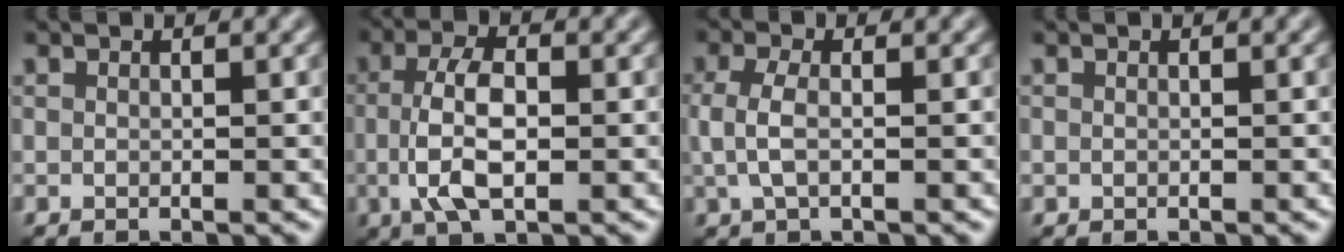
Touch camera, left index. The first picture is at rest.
{"total": 5.3, "force": [-0.8, 2.2, 4.7], "torque": [-0.100, 0.003, -0.018]}
{"total": 2.5, "force": [-0.1, 1.1, 2.2], "torque": [-0.056, 0.001, -0.004]}
{"total": 0.0}